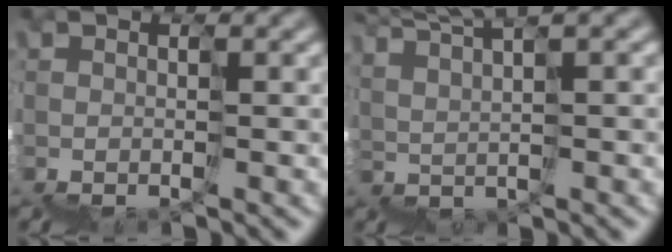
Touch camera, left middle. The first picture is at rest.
{"total": 6.5, "force": [6.4, -0.7, 1.0], "torque": [-0.019, 0.047, 0.111]}